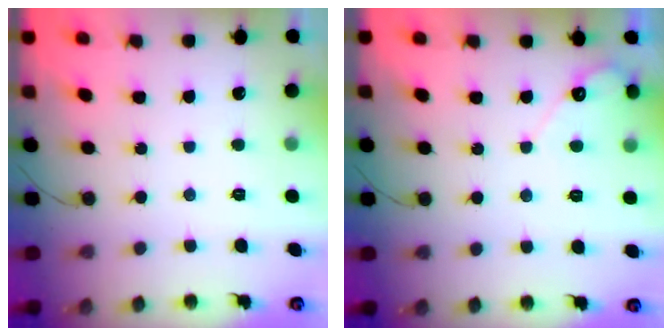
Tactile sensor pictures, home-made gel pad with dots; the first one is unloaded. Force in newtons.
{"total": 3.8, "press": 3.8, "slide": 0.2}